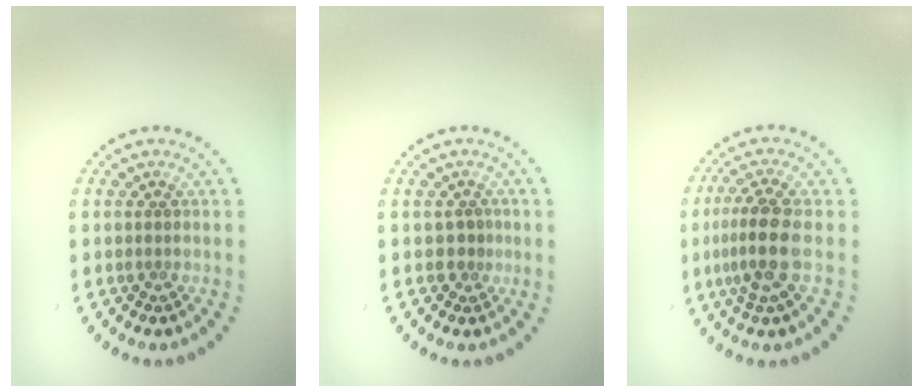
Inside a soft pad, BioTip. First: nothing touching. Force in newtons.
{"total": 1.3, "press": 0.9, "slide": 0.9}
{"total": 3.8, "press": 3.4, "slide": 1.7}